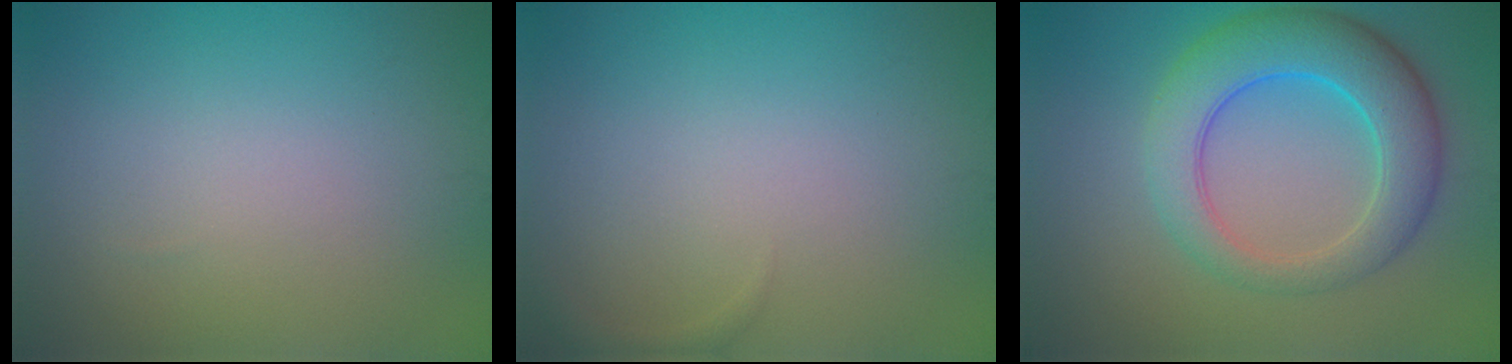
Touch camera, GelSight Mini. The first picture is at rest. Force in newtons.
{"total": 0.7, "press": 0.7, "slide": 0.1}
{"total": 7.4, "press": 7.4, "slide": 0.1}